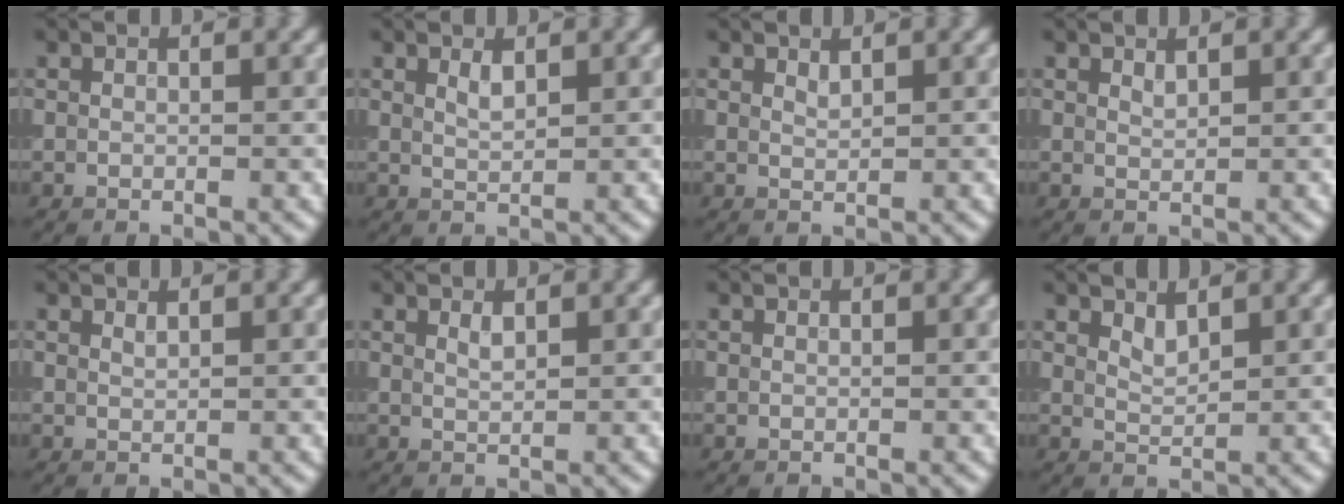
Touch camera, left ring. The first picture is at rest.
{"total": 1.2, "force": [0.8, 0.4, 0.8], "torque": [-0.018, -0.002, 0.015]}
{"total": 0.7, "force": [0.6, 0.1, 0.3], "torque": [-0.004, -0.002, 0.014]}
{"total": 0.6, "force": [0.6, 0.1, 0.3], "torque": [-0.004, -0.002, 0.013]}
{"total": 0.5, "force": [0.4, 0.1, 0.2], "torque": [-0.002, -0.002, 0.010]}
{"total": 0.9, "force": [0.6, 0.3, 0.6], "torque": [-0.012, -0.001, 0.012]}
{"total": 0.0}
{"total": 1.3, "force": [1.0, 0.4, 0.7], "torque": [-0.016, -0.005, 0.021]}